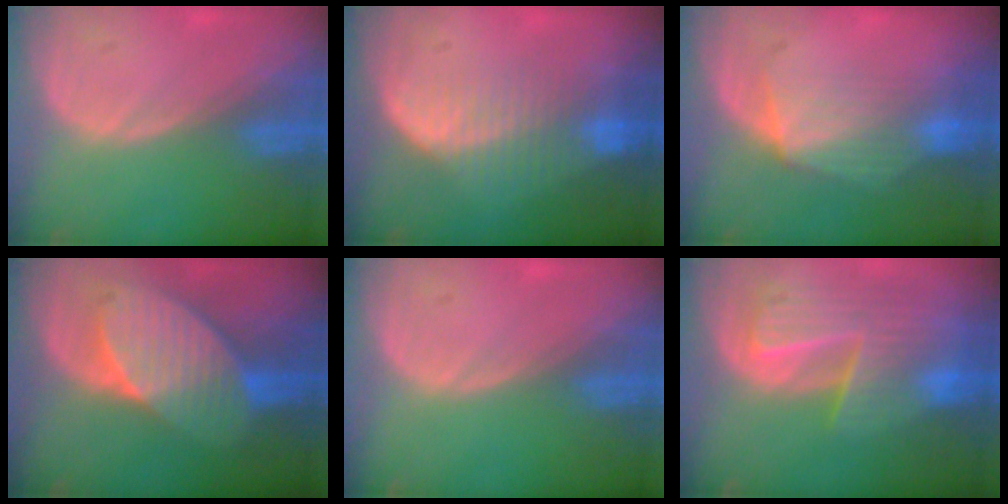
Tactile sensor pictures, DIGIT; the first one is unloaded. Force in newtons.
{"total": 7.8, "press": 6.9, "slide": 3.7}
{"total": 7.0, "press": 6.5, "slide": 2.6}
{"total": 8.8, "press": 8.8, "slide": 0.3}
{"total": 0.0}
{"total": 10.1, "press": 8.8, "slide": 5.0}